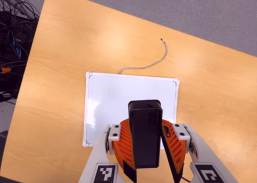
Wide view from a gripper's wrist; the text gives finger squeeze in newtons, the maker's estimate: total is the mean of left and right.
{"total": 9.6, "left": 9.7, "right": 9.4}